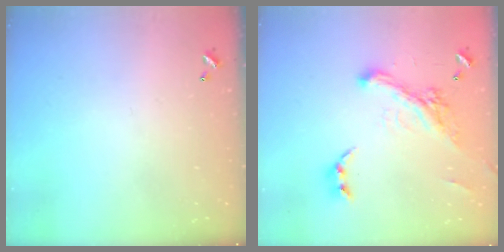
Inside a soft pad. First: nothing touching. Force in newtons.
{"total": 4.6, "press": 4.4, "slide": 1.4}